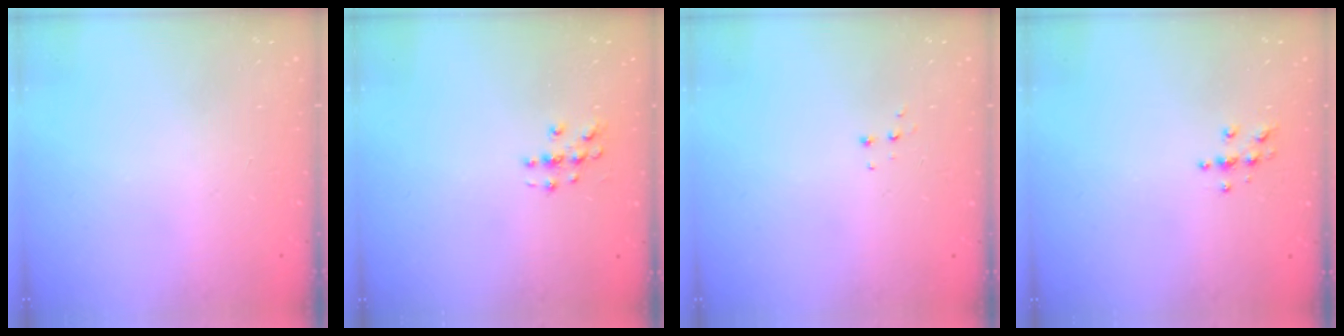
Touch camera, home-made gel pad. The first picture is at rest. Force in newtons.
{"total": 3.1, "press": 3.0, "slide": 0.3}
{"total": 3.9, "press": 3.9, "slide": 0.4}
{"total": 3.9, "press": 3.8, "slide": 0.4}